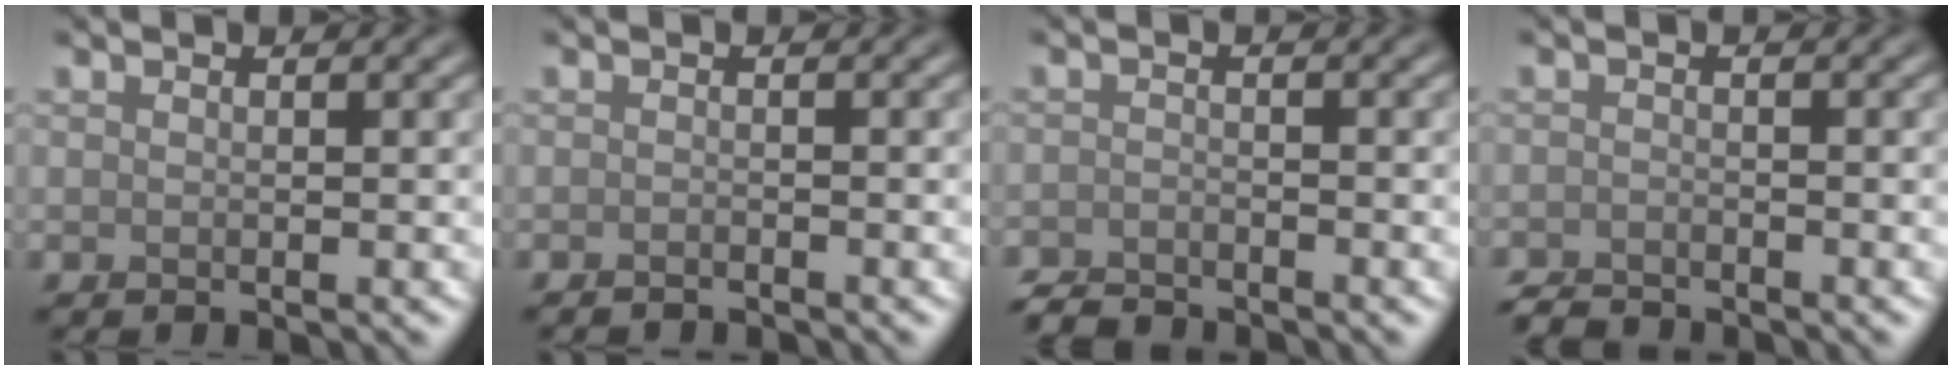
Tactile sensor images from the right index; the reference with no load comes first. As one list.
[{"total": 1.2, "force": [-1.2, 0.1, 0.3], "torque": [-0.001, -0.003, -0.021]}, {"total": 2.6, "force": [-2.5, 0.3, 0.4], "torque": [-0.006, -0.005, -0.053]}, {"total": 2.1, "force": [-2.1, 0.2, 0.3], "torque": [-0.003, -0.004, -0.043]}]